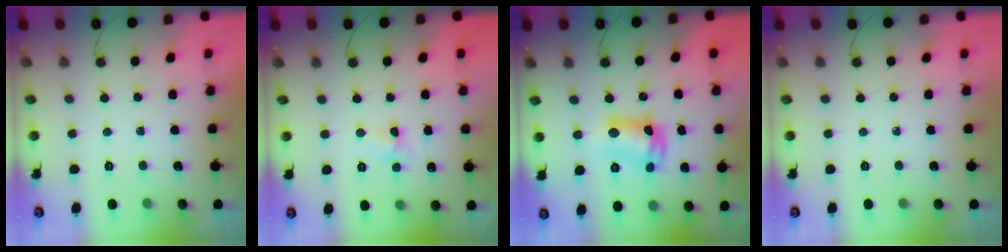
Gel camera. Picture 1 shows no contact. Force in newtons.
{"total": 3.8, "press": 3.8, "slide": 0.5}
{"total": 11.7, "press": 11.7, "slide": 0.9}
{"total": 0.0}